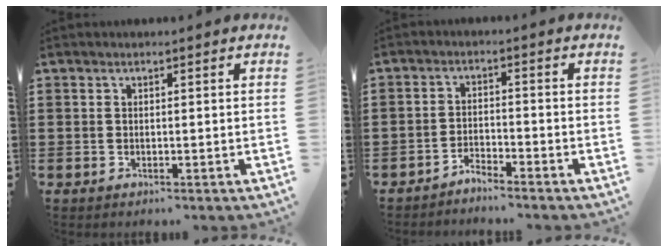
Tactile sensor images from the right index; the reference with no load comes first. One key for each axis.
{"total": 2.8, "fx": -2.8, "fy": -0.3, "fz": -0.2, "tx": -0.004, "ty": 0.003, "tz": -0.061}